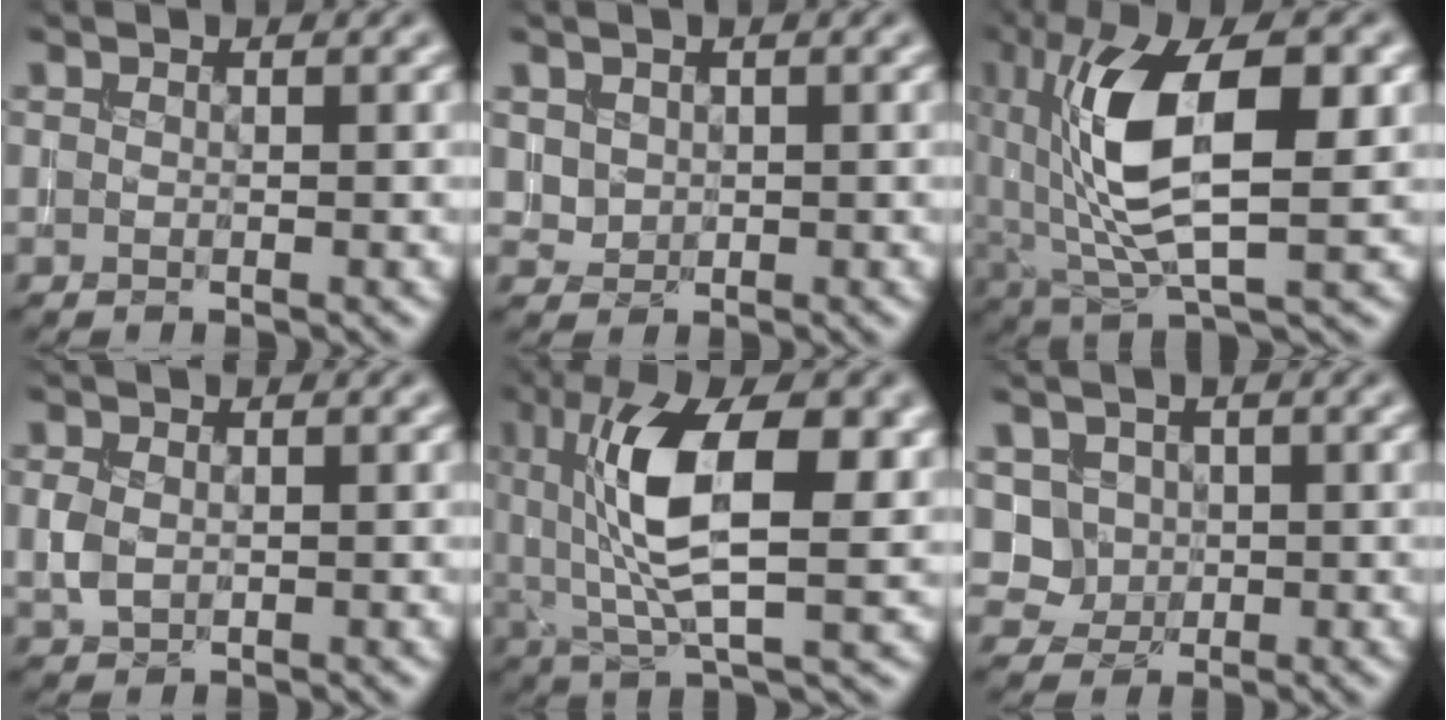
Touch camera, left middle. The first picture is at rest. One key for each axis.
{"total": 1.1, "fx": 0.4, "fy": 1.0, "fz": 0.2, "tx": -0.003, "ty": -0.003, "tz": 0.015}
{"total": 11.1, "fx": 1.8, "fy": 4.5, "fz": 10.0, "tx": -0.185, "ty": 0.008, "tz": 0.031}
{"total": 1.6, "fx": 0.1, "fy": 1.3, "fz": 1.0, "tx": -0.027, "ty": 0.002, "tz": 0.005}
{"total": 10.9, "fx": 2.2, "fy": 4.1, "fz": 9.9, "tx": -0.175, "ty": 0.008, "tz": 0.039}
{"total": 3.3, "fx": 0.9, "fy": 3.0, "fz": 1.1, "tx": -0.024, "ty": -0.001, "tz": 0.029}